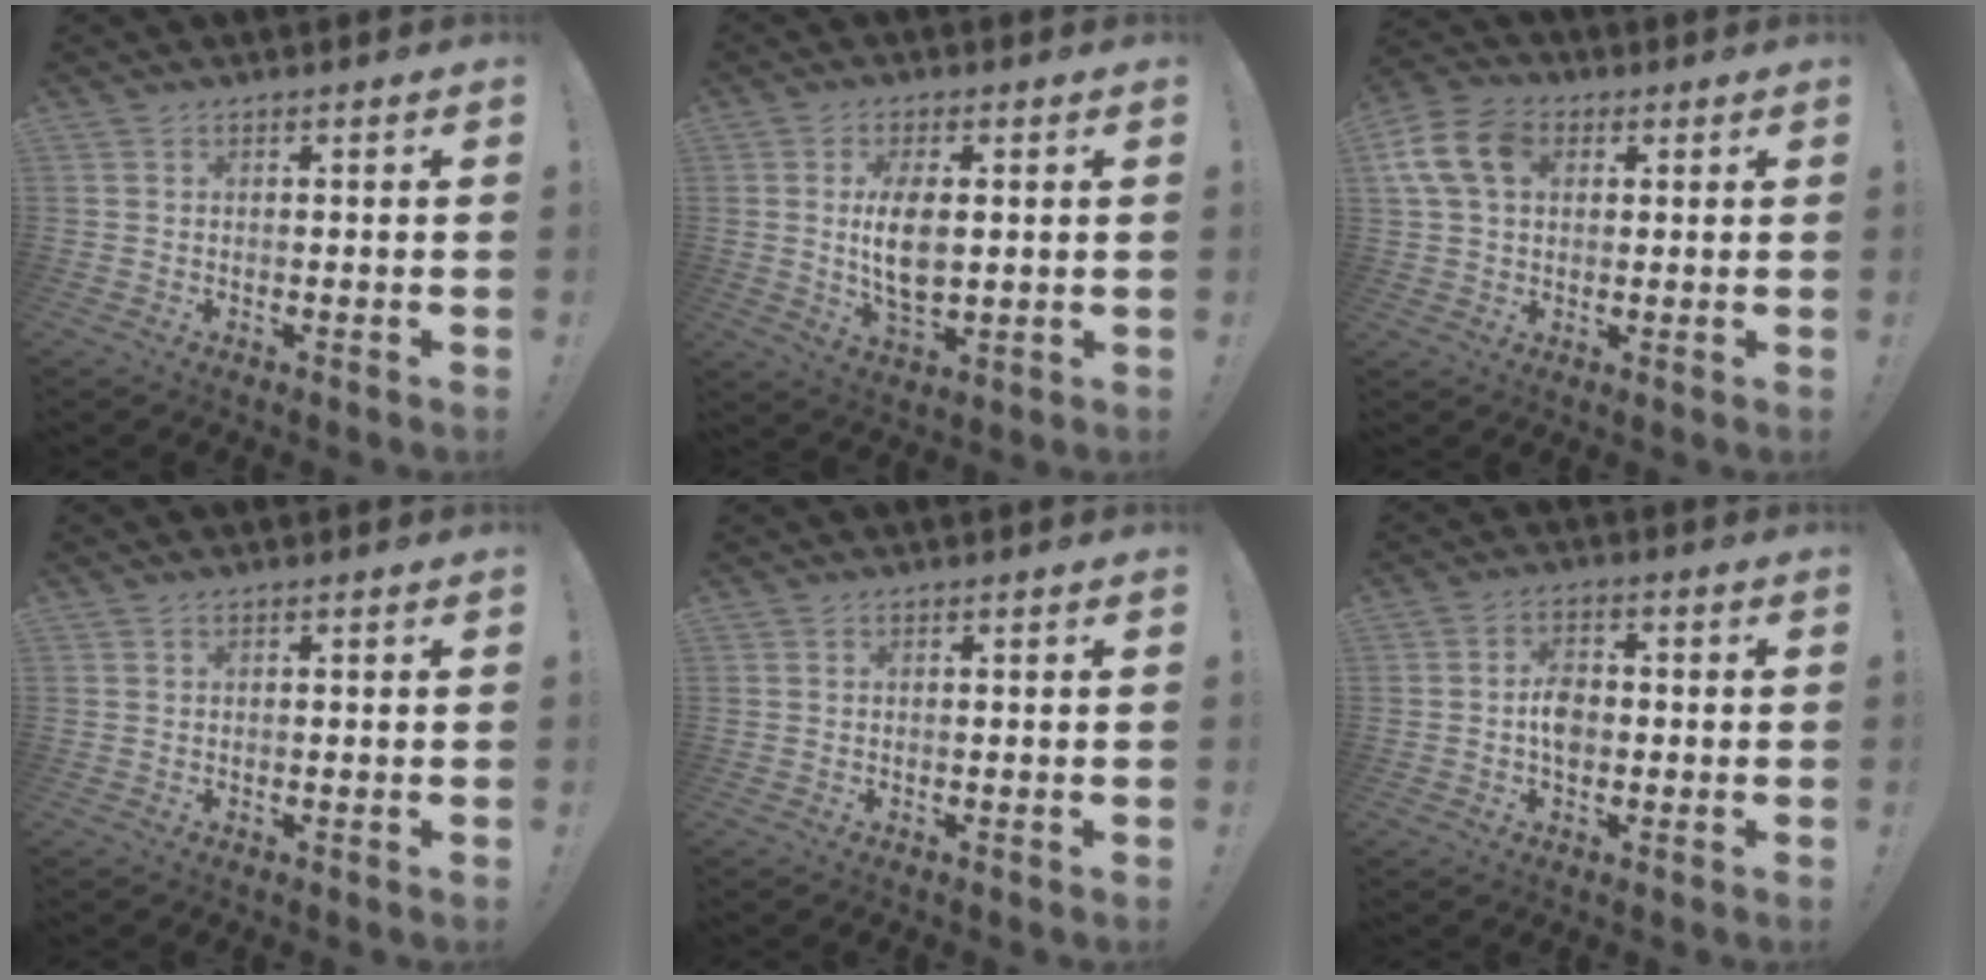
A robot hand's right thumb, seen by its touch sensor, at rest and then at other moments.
{"total": 9.4, "force": [1.0, 4.6, 8.1], "torque": [-0.145, -0.014, 0.012]}
{"total": 13.0, "force": [3.8, 9.3, 8.3], "torque": [-0.152, 0.002, 0.076]}
{"total": 0.0}
{"total": 0.0}
{"total": 5.8, "force": [-1.2, 4.1, 4.0], "torque": [-0.065, 0.009, -0.020]}